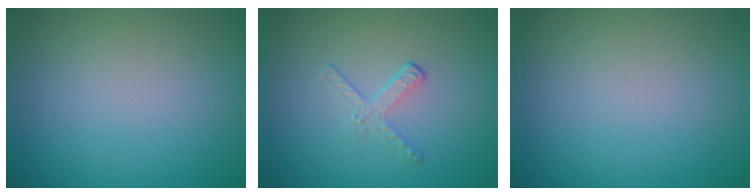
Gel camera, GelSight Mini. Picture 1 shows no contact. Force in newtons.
{"total": 1.7, "press": 0.7, "slide": 1.5}
{"total": 0.0}